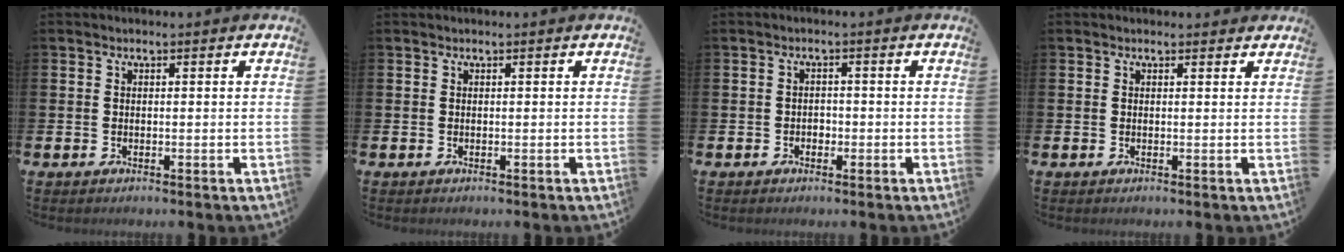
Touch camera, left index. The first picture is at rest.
{"total": 0.0}
{"total": 1.3, "force": [-0.5, 1.1, 0.5], "torque": [-0.007, 0.000, -0.013]}
{"total": 0.6, "force": [0.5, 0.3, 0.0], "torque": [0.009, 0.001, 0.007]}